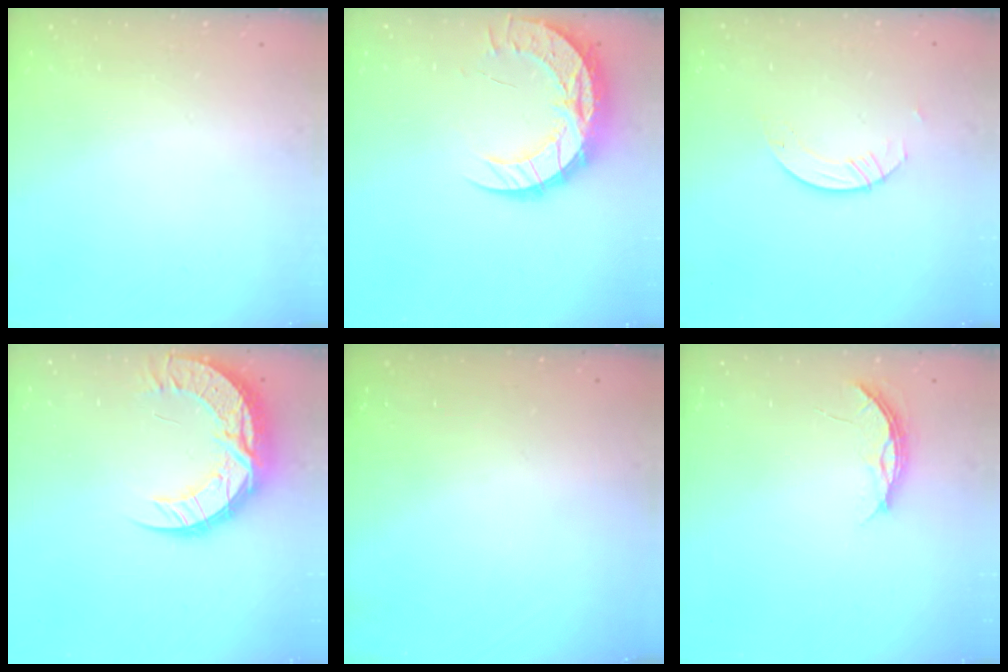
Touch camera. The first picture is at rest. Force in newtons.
{"total": 13.4, "press": 13.4, "slide": 1.0}
{"total": 2.8, "press": 2.8, "slide": 0.2}
{"total": 16.1, "press": 16.1, "slide": 1.3}
{"total": 0.0}
{"total": 3.9, "press": 3.9, "slide": 0.4}